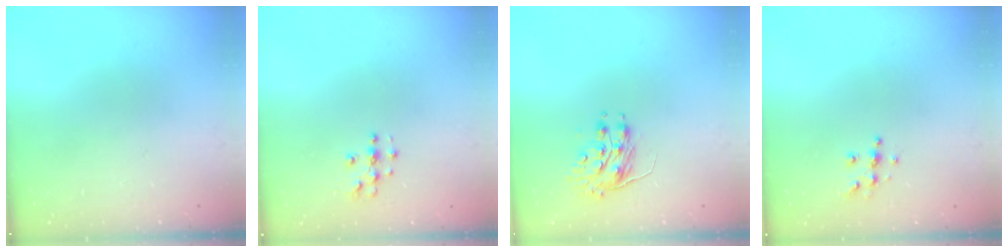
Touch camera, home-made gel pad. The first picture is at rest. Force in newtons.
{"total": 3.8, "press": 3.8, "slide": 0.3}
{"total": 8.0, "press": 8.0, "slide": 0.2}
{"total": 5.9, "press": 5.9, "slide": 0.6}